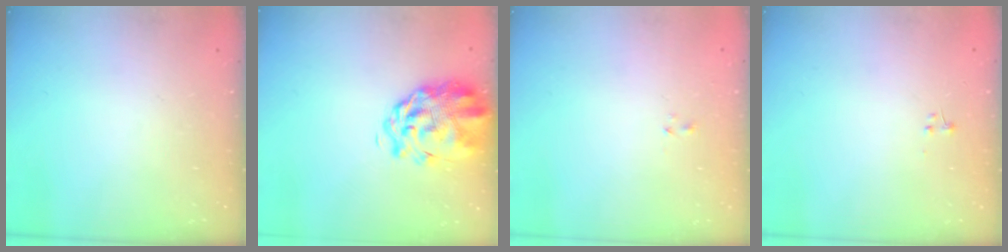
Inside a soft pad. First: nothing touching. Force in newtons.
{"total": 4.7, "press": 4.2, "slide": 2.1}
{"total": 0.7, "press": 0.5, "slide": 0.4}
{"total": 0.6, "press": 0.6, "slide": 0.3}